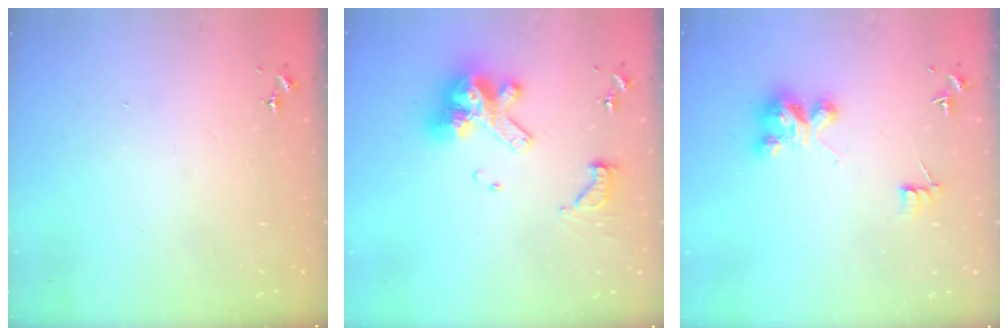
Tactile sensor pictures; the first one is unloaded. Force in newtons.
{"total": 15.2, "press": 15.1, "slide": 1.7}
{"total": 6.3, "press": 6.3, "slide": 0.3}